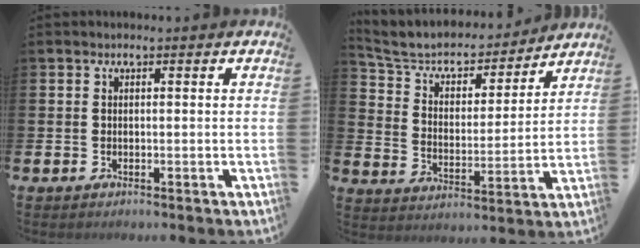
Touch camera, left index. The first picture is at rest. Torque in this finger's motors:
{"motor_torque": [1.05, -1.09, 0.38, 0.11]}